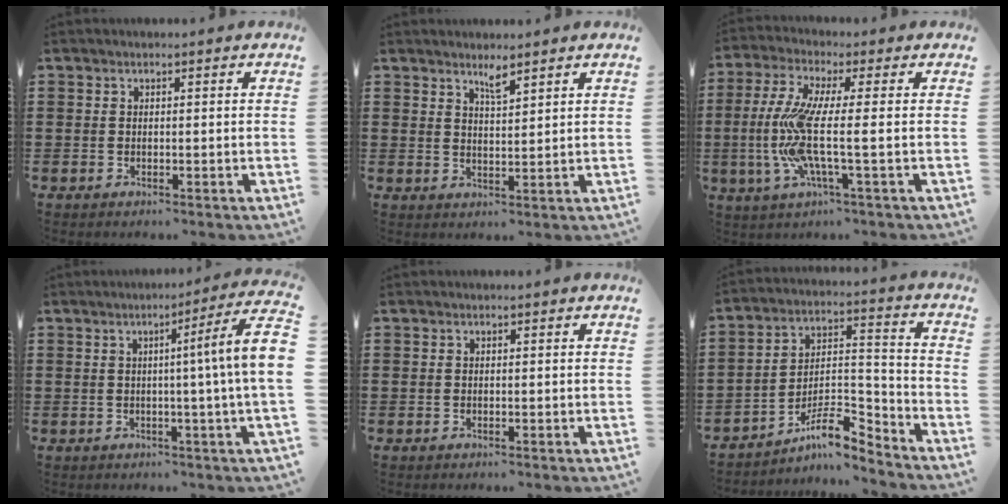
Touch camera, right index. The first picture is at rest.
{"total": 2.7, "force": [2.2, 0.3, 1.5], "torque": [-0.025, -0.002, 0.038]}
{"total": 9.5, "force": [-1.1, 0.9, 9.4], "torque": [-0.223, -0.030, -0.033]}
{"total": 7.5, "force": [0.6, -1.1, 7.4], "torque": [-0.117, -0.017, 0.003]}
{"total": 0.0}
{"total": 8.9, "force": [-7.0, 2.6, 4.9], "torque": [-0.086, 0.005, -0.134]}